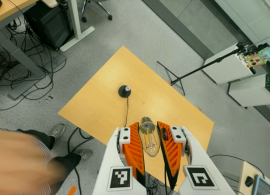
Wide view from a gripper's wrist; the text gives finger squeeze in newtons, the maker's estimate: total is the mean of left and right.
{"total": 23.8, "left": 26.3, "right": 21.3}